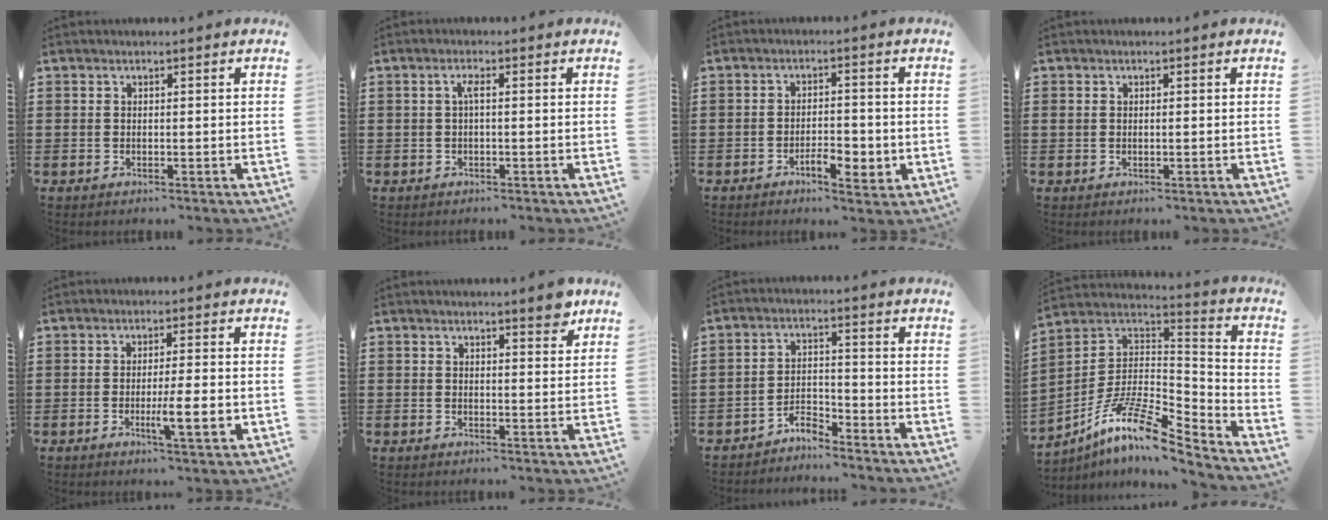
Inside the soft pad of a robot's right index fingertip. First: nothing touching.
{"total": 1.7, "force": [-0.1, 0.2, 1.7], "torque": [-0.034, 0.001, -0.003]}
{"total": 4.9, "force": [-2.2, 2.1, 3.9], "torque": [-0.053, 0.006, -0.040]}
{"total": 0.8, "force": [0.1, 0.4, 0.6], "torque": [-0.013, 0.005, 0.000]}
{"total": 6.6, "force": [-1.7, 0.8, 6.3], "torque": [-0.100, -0.008, -0.027]}
{"total": 3.3, "force": [2.8, 0.6, 1.7], "torque": [-0.022, -0.004, 0.047]}
{"total": 3.6, "force": [-3.6, 0.5, 0.4], "torque": [-0.014, 0.006, -0.074]}
{"total": 11.8, "force": [-8.0, 2.9, 8.1], "torque": [-0.168, 0.003, -0.161]}